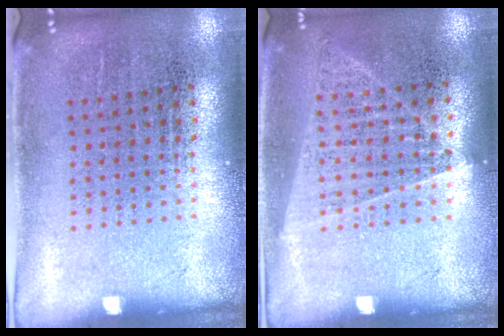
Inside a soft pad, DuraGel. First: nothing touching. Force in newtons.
{"total": 1.2, "press": 1.1, "slide": 0.1}